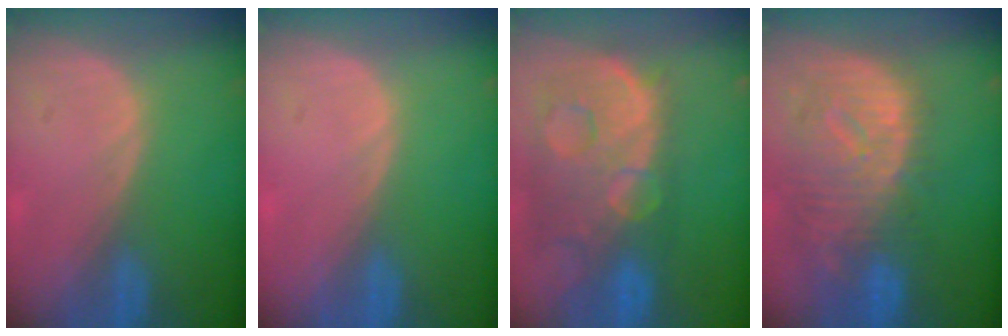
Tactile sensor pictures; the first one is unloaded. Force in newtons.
{"total": 0.0}
{"total": 13.8, "press": 11.2, "slide": 8.0}
{"total": 12.2, "press": 10.5, "slide": 6.1}